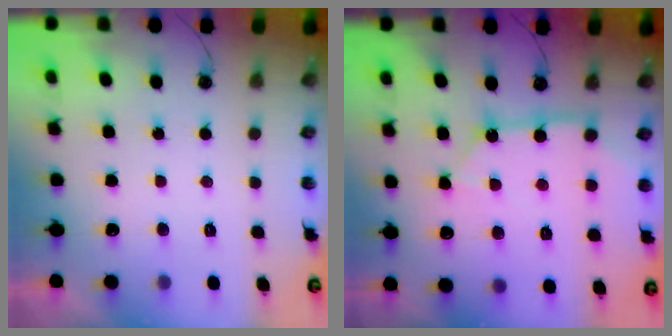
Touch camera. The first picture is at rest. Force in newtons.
{"total": 11.6, "press": 11.5, "slide": 1.3}